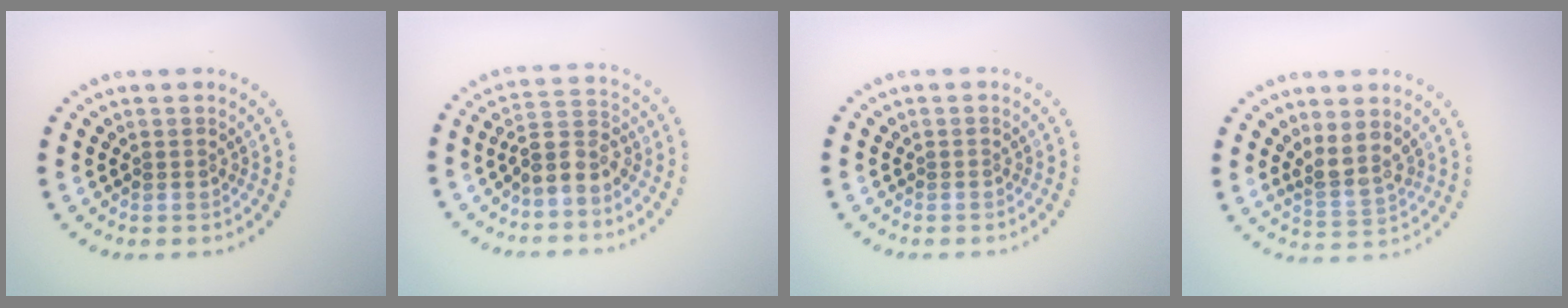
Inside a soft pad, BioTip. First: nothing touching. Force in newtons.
{"total": 3.2, "press": 2.9, "slide": 1.3}
{"total": 0.0}
{"total": 2.7, "press": 2.1, "slide": 1.7}